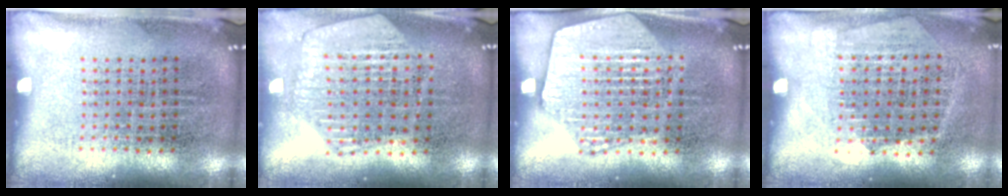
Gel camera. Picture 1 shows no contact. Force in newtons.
{"total": 1.1, "press": 1.1, "slide": 0.1}
{"total": 2.0, "press": 2.0, "slide": 0.2}
{"total": 1.4, "press": 1.2, "slide": 0.6}